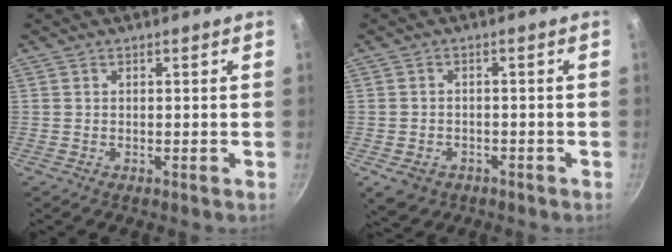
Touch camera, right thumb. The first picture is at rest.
{"total": 4.9, "force": [-2.3, 3.7, 2.3], "torque": [-0.035, 0.015, -0.025]}